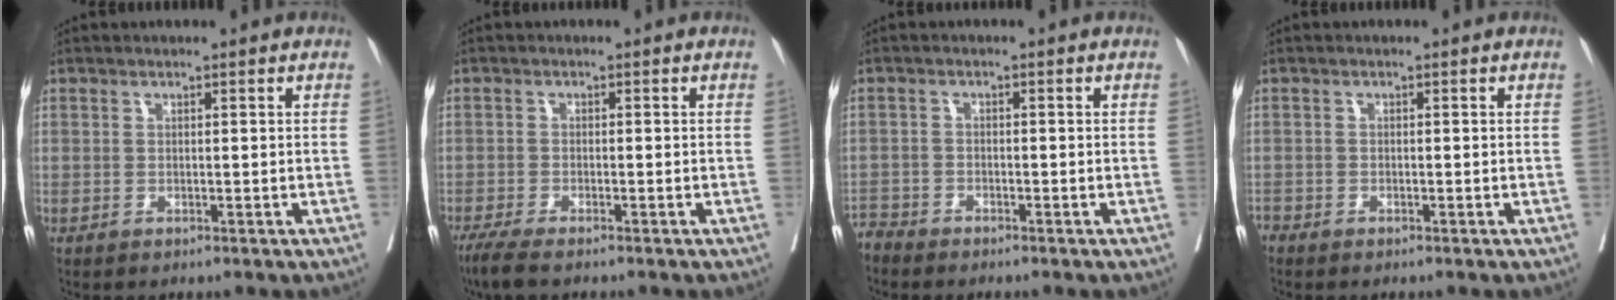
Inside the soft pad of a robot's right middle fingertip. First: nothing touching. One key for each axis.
{"total": 3.8, "fx": -3.0, "fy": 0.4, "fz": 2.2, "tx": -0.041, "ty": -0.010, "tz": -0.052}
{"total": 2.2, "fx": -2.1, "fy": 0.2, "fz": -0.7, "tx": 0.019, "ty": -0.007, "tz": -0.043}
{"total": 1.1, "fx": -1.0, "fy": 0.4, "fz": -0.1, "tx": 0.004, "ty": 0.000, "tz": -0.019}